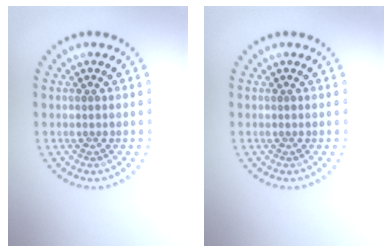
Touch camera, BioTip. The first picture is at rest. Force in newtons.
{"total": 0.0}